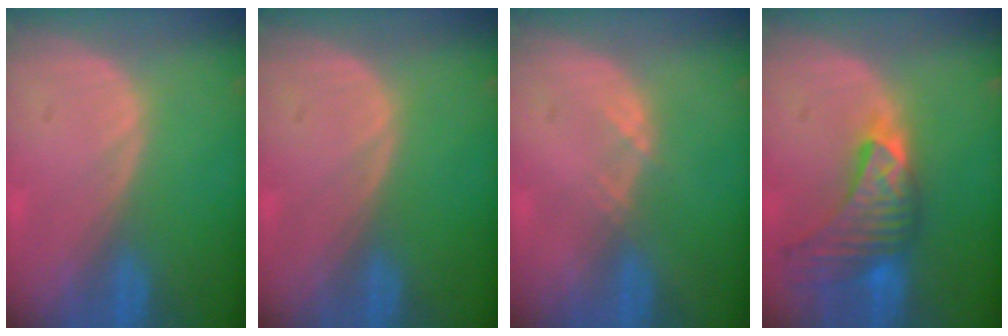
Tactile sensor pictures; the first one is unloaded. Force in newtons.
{"total": 0.0}
{"total": 1.3, "press": 1.1, "slide": 0.7}
{"total": 9.0, "press": 8.5, "slide": 3.2}